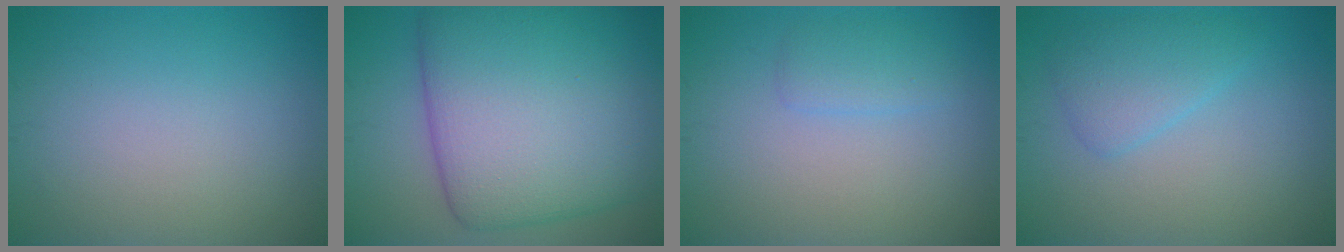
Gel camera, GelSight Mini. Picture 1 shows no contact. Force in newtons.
{"total": 14.3, "press": 14.3, "slide": 0.4}
{"total": 1.6, "press": 1.6, "slide": 0.2}
{"total": 2.8, "press": 2.8, "slide": 0.2}